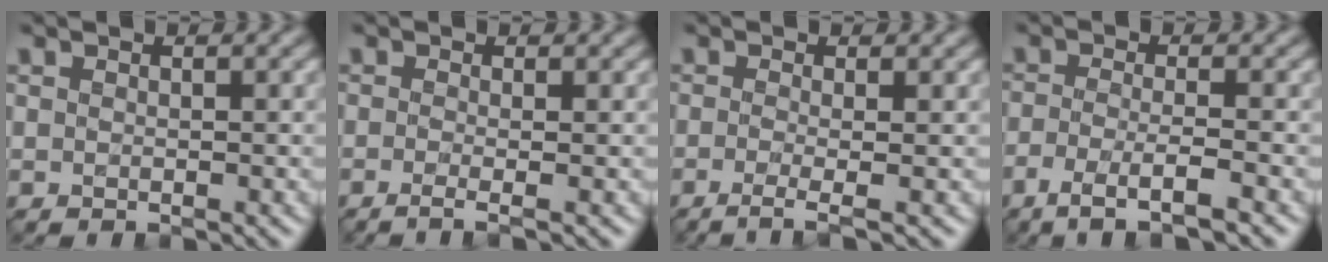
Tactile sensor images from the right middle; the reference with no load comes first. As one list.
[{"total": 2.3, "force": [-0.7, 0.9, 2.0], "torque": [-0.021, -0.008, -0.022]}, {"total": 2.9, "force": [-1.0, 0.9, 2.6], "torque": [-0.033, -0.006, -0.028]}, {"total": 4.2, "force": [-2.5, 0.7, 3.2], "torque": [-0.061, -0.008, -0.054]}]